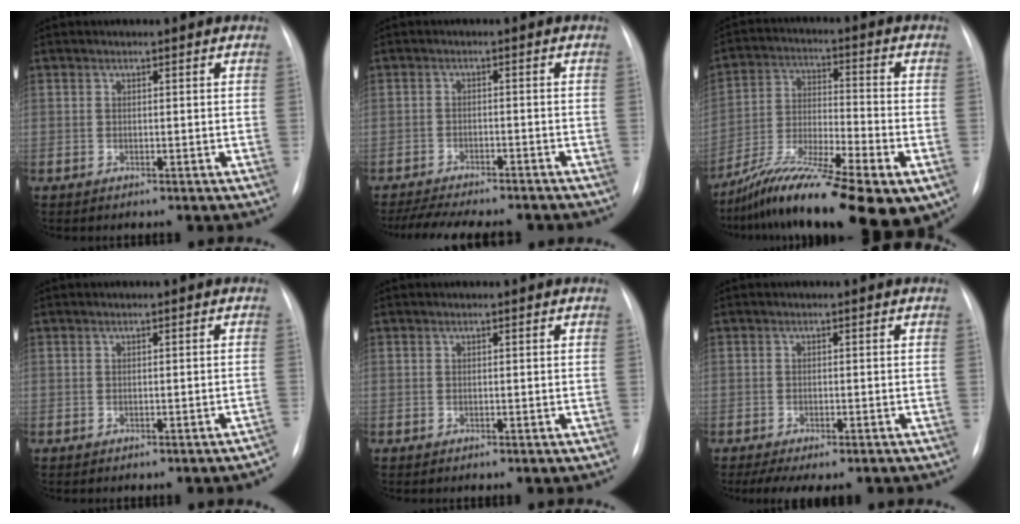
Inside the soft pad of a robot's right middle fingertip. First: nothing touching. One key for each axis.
{"total": 13.2, "fx": -11.7, "fy": 2.9, "fz": 5.4, "tx": -0.098, "ty": -0.006, "tz": -0.157}
{"total": 18.8, "fx": -12.8, "fy": 3.5, "fz": 13.4, "tx": -0.219, "ty": -0.010, "tz": -0.217}
{"total": 1.6, "fx": -1.4, "fy": -0.1, "fz": 0.8, "tx": -0.008, "ty": 0.009, "tz": -0.015}
{"total": 0.0}
{"total": 6.3, "fx": -4.6, "fy": 2.3, "fz": 3.6, "tx": -0.051, "ty": -0.009, "tz": -0.065}